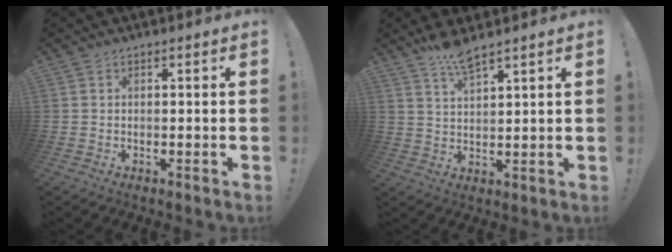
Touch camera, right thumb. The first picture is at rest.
{"total": 6.8, "force": [5.6, 1.1, 3.6], "torque": [-0.066, -0.025, 0.098]}